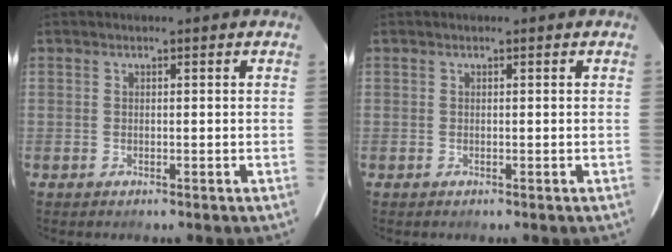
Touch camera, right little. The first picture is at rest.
{"total": 0.0}